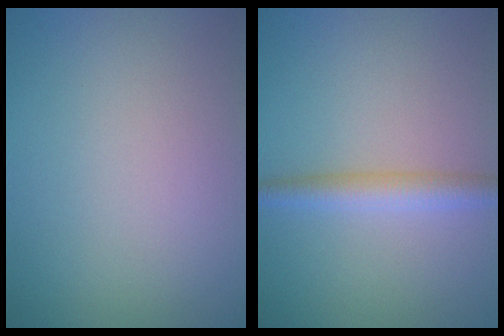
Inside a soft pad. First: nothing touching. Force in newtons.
{"total": 2.6, "press": 2.6, "slide": 0.1}